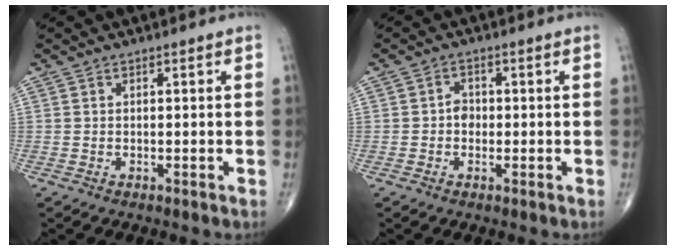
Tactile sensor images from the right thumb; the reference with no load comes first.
{"total": 2.2, "force": [-0.4, 1.9, 1.1], "torque": [-0.002, 0.007, -0.013]}